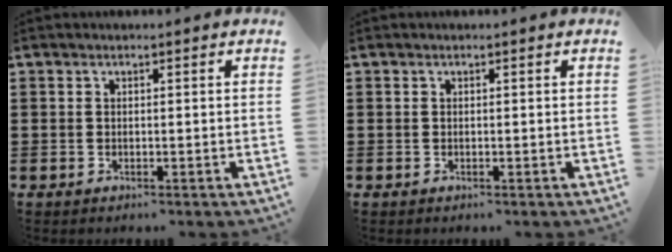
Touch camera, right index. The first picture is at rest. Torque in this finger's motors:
{"motor_torque": [-0.35, 0.40, 0.00, 0.00]}